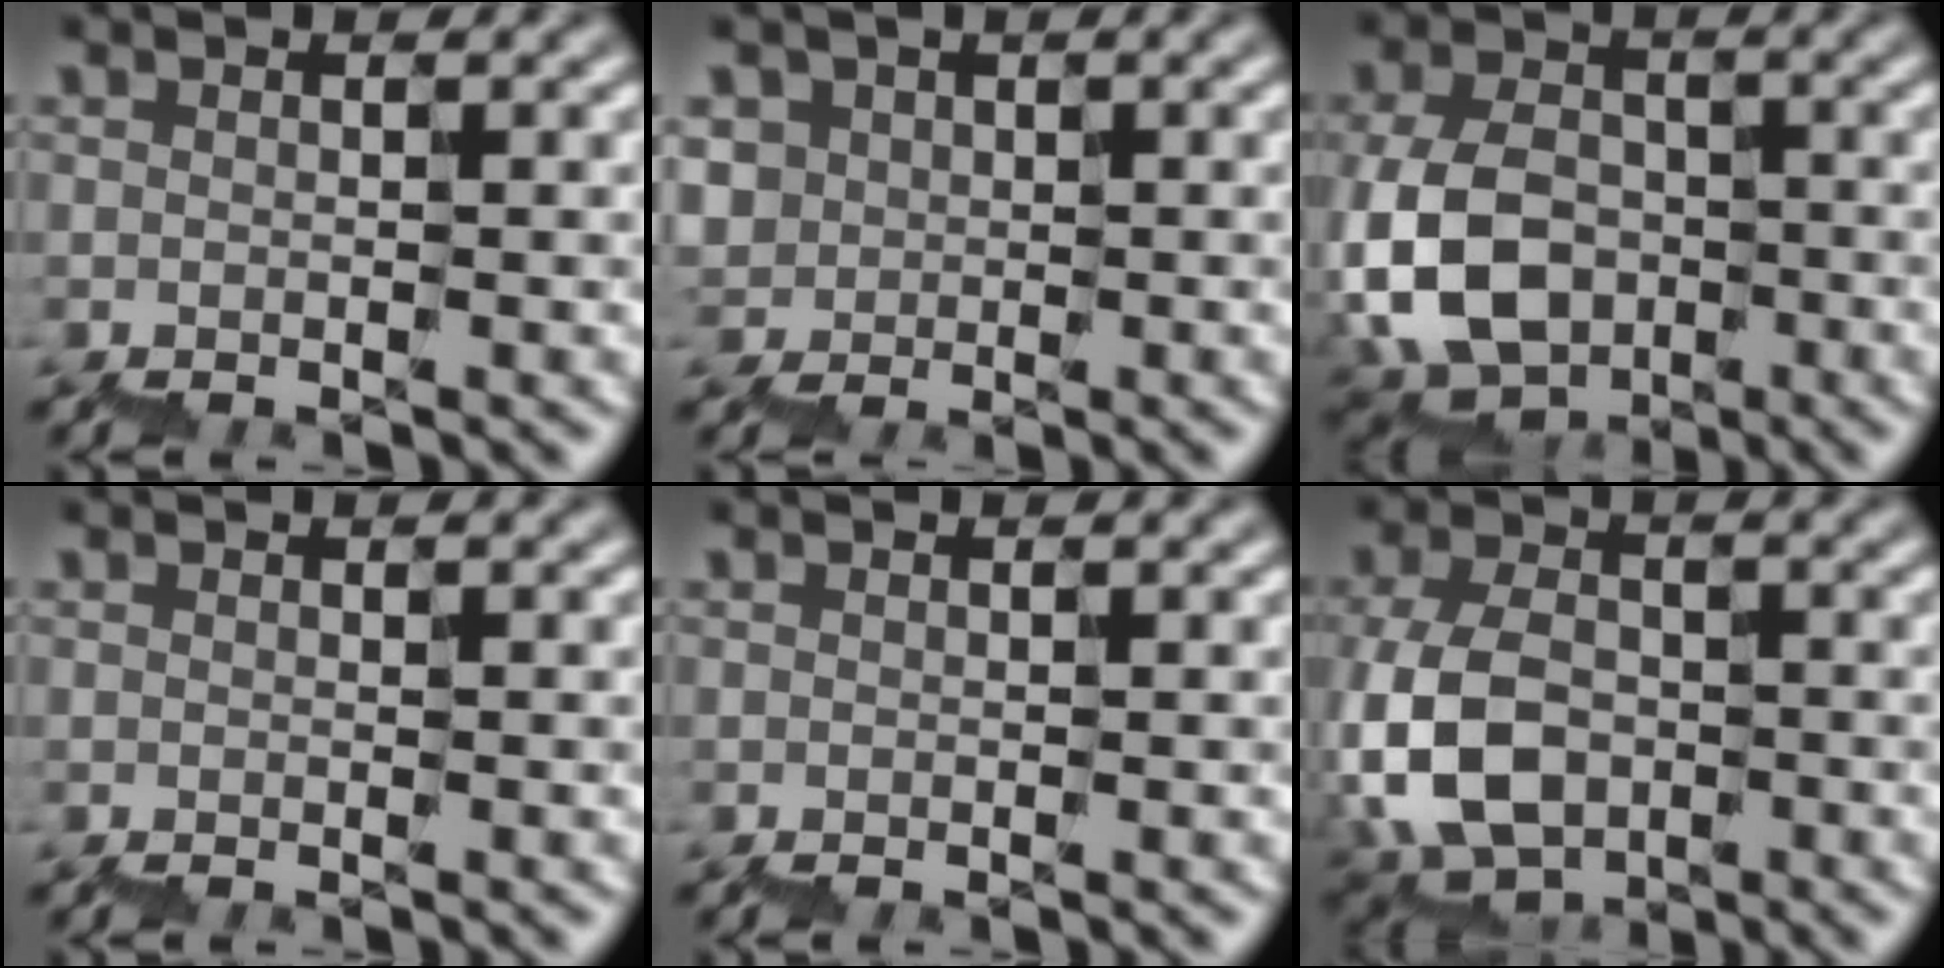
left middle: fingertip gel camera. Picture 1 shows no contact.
{"total": 2.5, "force": [0.1, 2.5, -0.4], "torque": [0.012, 0.021, 0.007]}
{"total": 6.6, "force": [-1.2, 5.4, 3.6], "torque": [-0.103, 0.005, -0.029]}
{"total": 0.0}
{"total": 0.0}
{"total": 6.0, "force": [-1.1, 4.5, 3.7], "torque": [-0.106, 0.005, -0.028]}